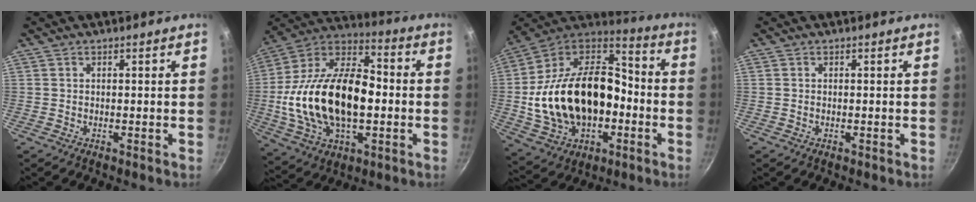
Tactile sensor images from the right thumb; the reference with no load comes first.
{"total": 27.0, "force": [-2.3, 15.7, 21.8], "torque": [-0.395, 0.040, -0.043]}
{"total": 27.8, "force": [-4.2, 18.3, 20.5], "torque": [-0.358, 0.063, -0.061]}
{"total": 0.0}